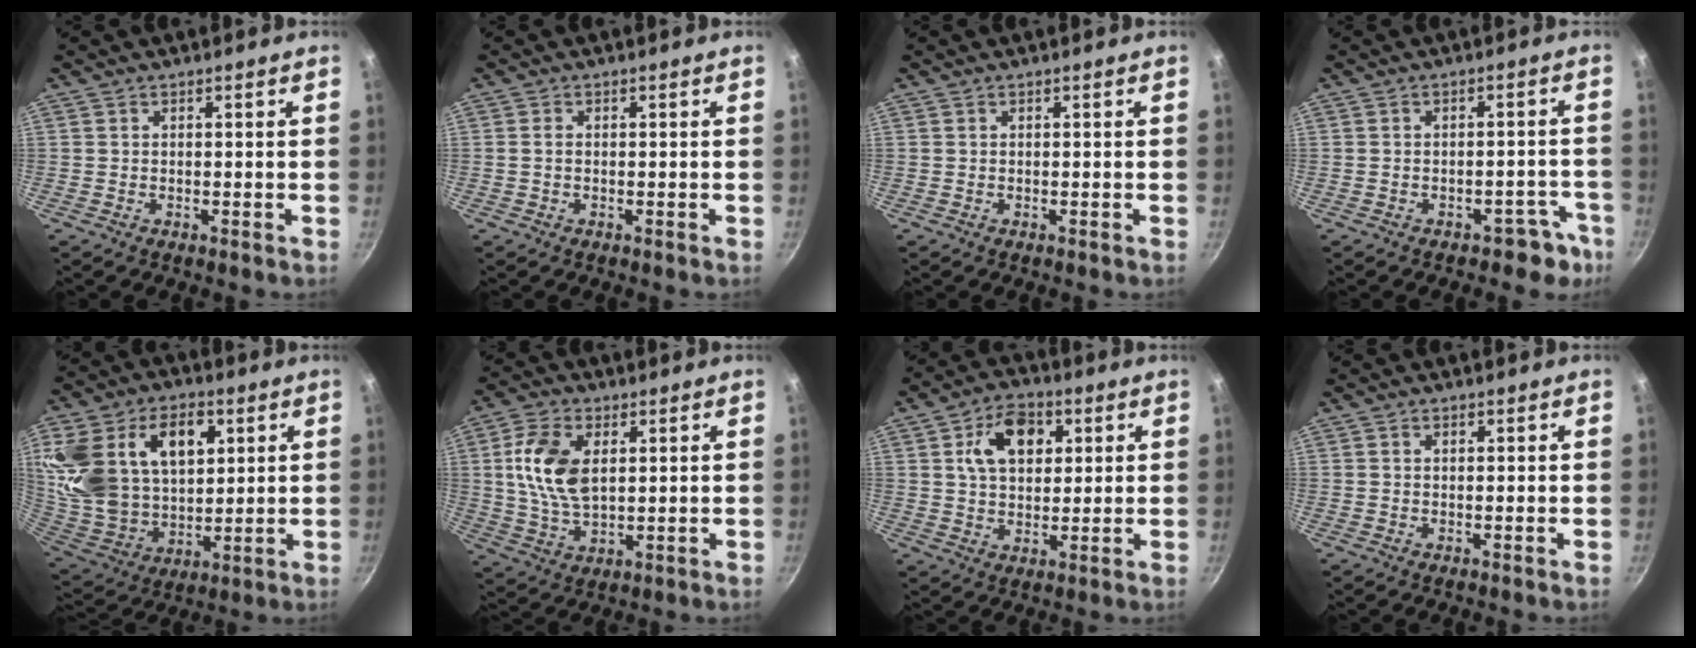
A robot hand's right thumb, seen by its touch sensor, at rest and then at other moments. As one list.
[{"total": 1.1, "force": [-0.1, 0.8, 0.8], "torque": [-0.014, 0.004, -0.003]}, {"total": 0.0}, {"total": 5.5, "force": [-3.5, 3.5, 2.2], "torque": [0.019, 0.051, -0.021]}, {"total": 26.8, "force": [9.0, 17.8, 17.9], "torque": [-0.352, -0.005, 0.166]}, {"total": 11.9, "force": [2.6, 6.9, 9.3], "torque": [-0.172, -0.005, 0.049]}, {"total": 10.8, "force": [3.3, 7.4, 7.2], "torque": [-0.096, 0.001, 0.047]}, {"total": 0.8, "force": [0.2, 0.5, 0.5], "torque": [-0.008, 0.004, 0.003]}]